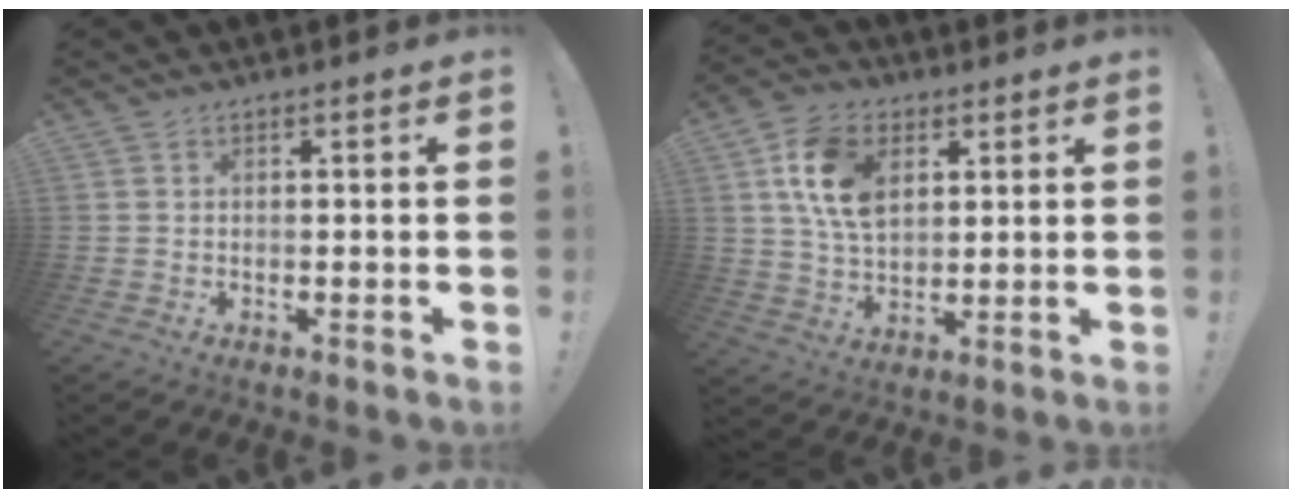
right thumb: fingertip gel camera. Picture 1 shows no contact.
{"total": 14.7, "force": [5.2, 10.1, 9.4], "torque": [-0.170, -0.001, 0.100]}